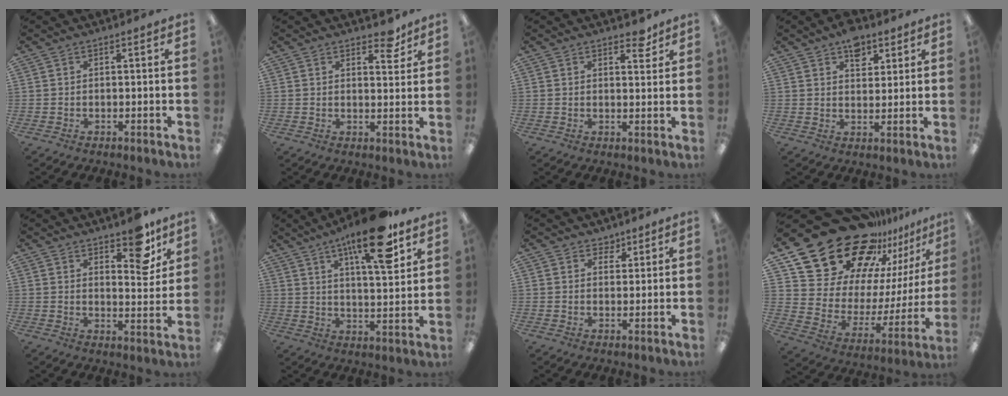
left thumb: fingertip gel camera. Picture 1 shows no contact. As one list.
[{"total": 5.2, "force": [3.8, 2.4, 2.6], "torque": [-0.020, -0.019, 0.062]}, {"total": 3.6, "force": [2.7, 1.7, 1.6], "torque": [-0.005, -0.013, 0.043]}, {"total": 6.9, "force": [4.6, 4.2, 3.1], "torque": [-0.026, -0.019, 0.077]}, {"total": 9.9, "force": [7.1, 4.1, 5.5], "torque": [-0.048, -0.050, 0.117]}, {"total": 16.3, "force": [10.2, 4.8, 11.8], "torque": [-0.176, -0.047, 0.159]}, {"total": 2.7, "force": [2.2, 1.7, 0.0], "torque": [0.009, -0.011, 0.038]}, {"total": 26.7, "force": [20.7, 13.4, 10.2], "torque": [-0.171, -0.156, 0.390]}]